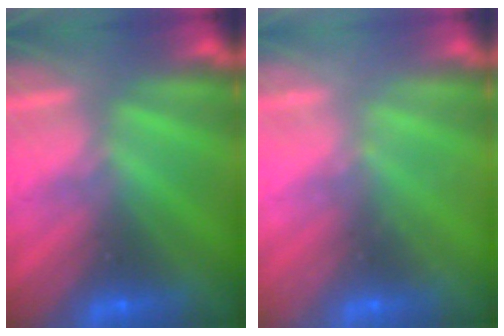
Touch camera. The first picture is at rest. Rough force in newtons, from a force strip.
{"total": 2.0}